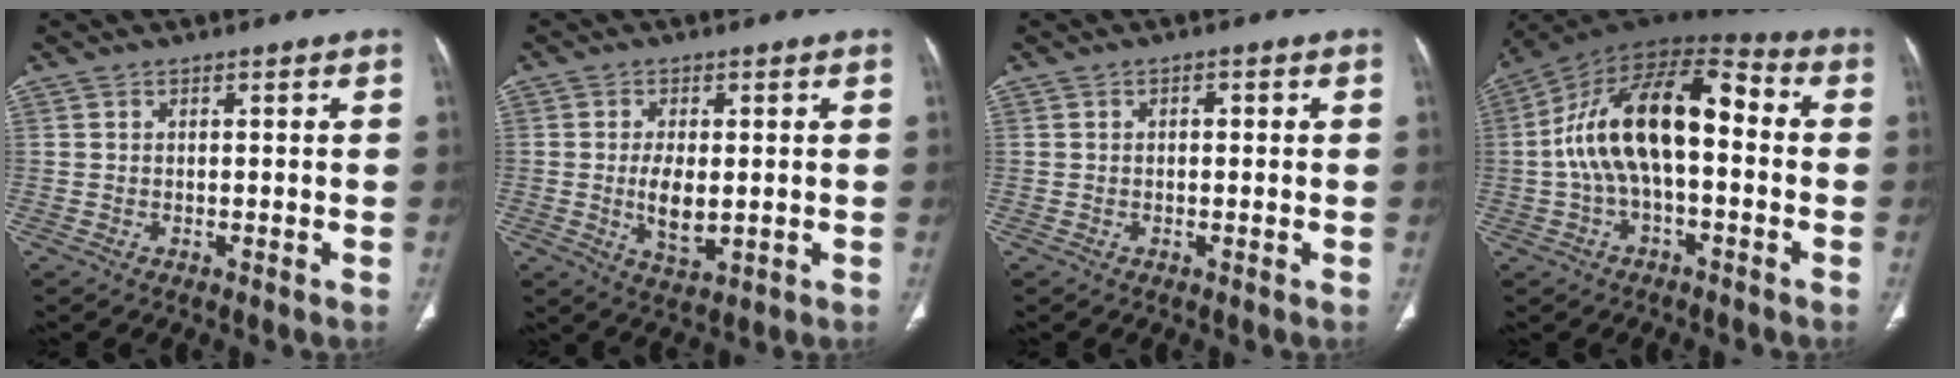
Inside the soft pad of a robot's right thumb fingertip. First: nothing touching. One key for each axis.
{"total": 6.2, "fx": -0.4, "fy": 3.0, "fz": 5.4, "tx": -0.098, "ty": -0.013, "tz": 0.000}
{"total": 1.0, "fx": 0.1, "fy": 0.7, "fz": 0.8, "tx": -0.008, "ty": 0.006, "tz": -0.001}
{"total": 18.4, "fx": -0.1, "fy": 9.0, "fz": 16.0, "tx": -0.281, "ty": 0.052, "tz": -0.010}